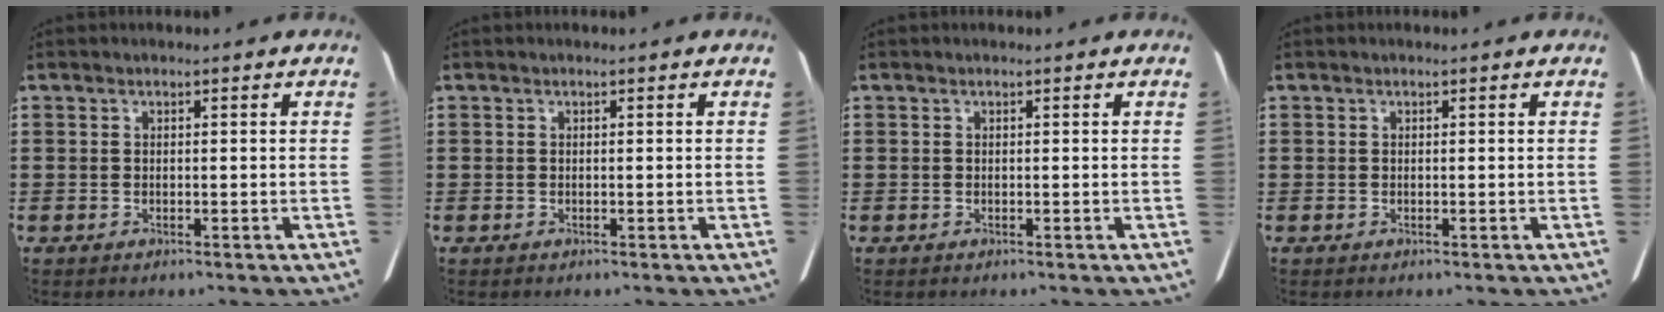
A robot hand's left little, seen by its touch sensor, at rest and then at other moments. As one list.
[{"total": 0.0}, {"total": 0.0}, {"total": 0.0}]